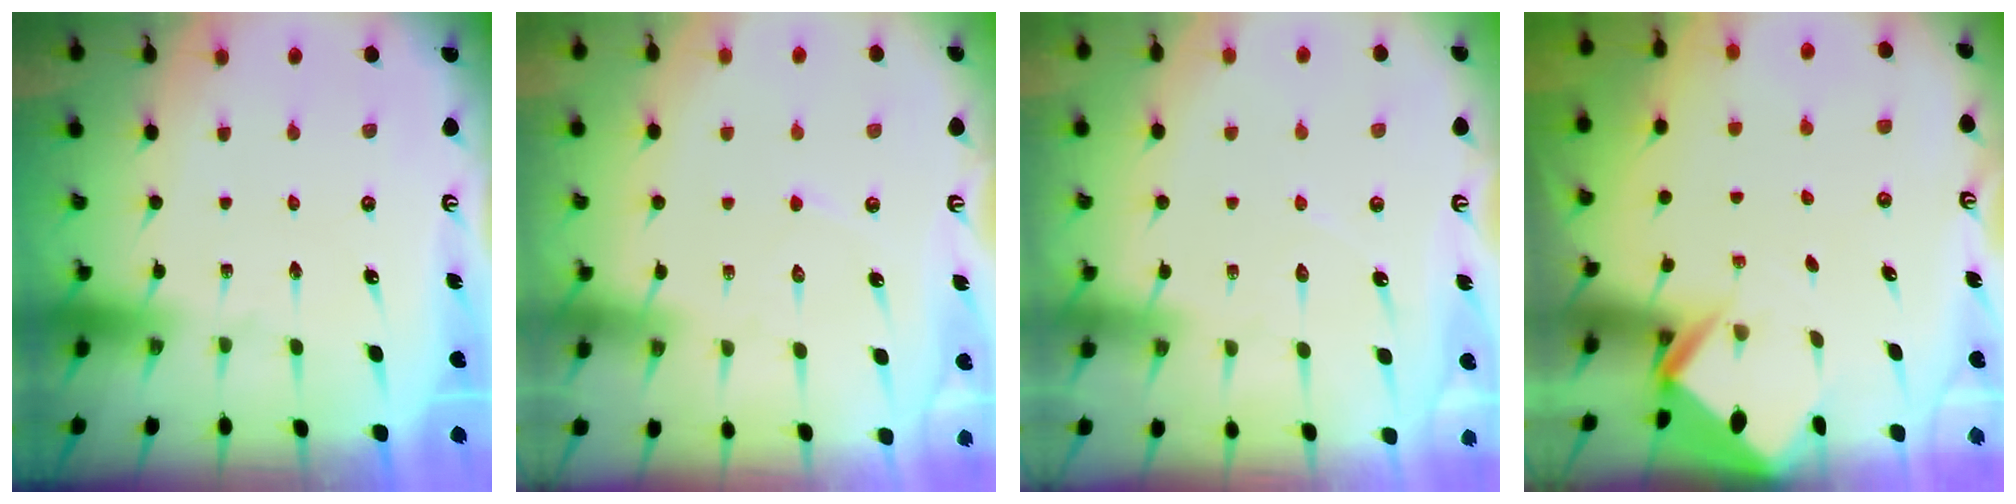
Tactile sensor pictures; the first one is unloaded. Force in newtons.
{"total": 2.8, "press": 2.8, "slide": 0.2}
{"total": 4.5, "press": 4.5, "slide": 0.4}
{"total": 2.6, "press": 2.6, "slide": 0.1}